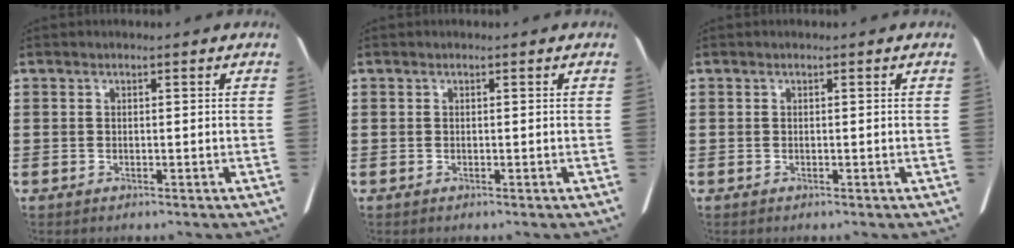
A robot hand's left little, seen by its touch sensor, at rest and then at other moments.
{"total": 0.0}
{"total": 0.0}